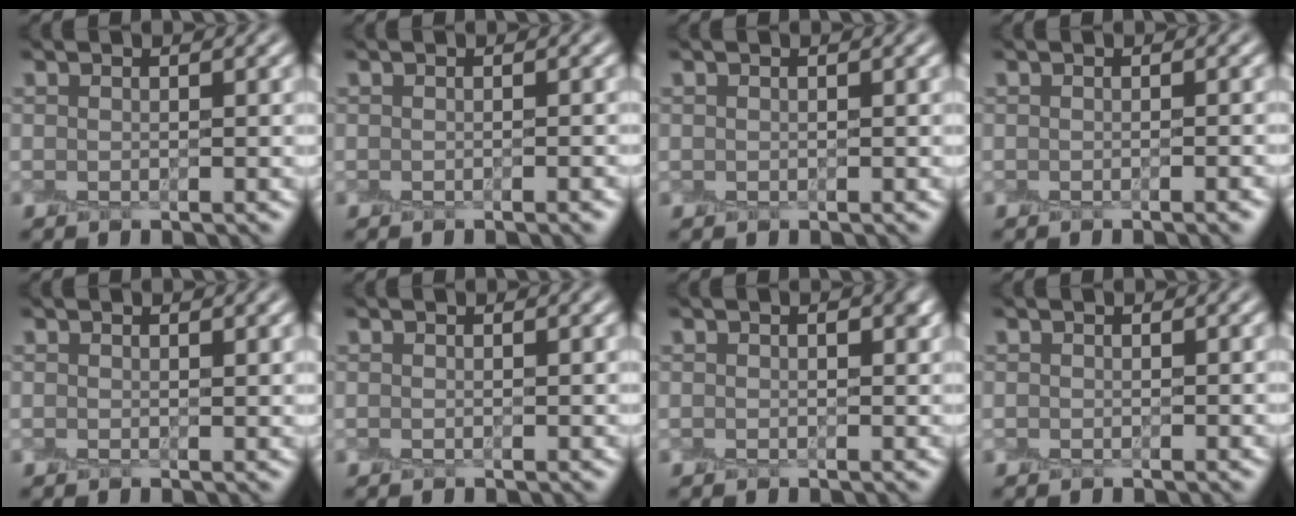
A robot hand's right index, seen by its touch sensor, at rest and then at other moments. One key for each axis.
{"total": 1.0, "fx": -0.6, "fy": 0.1, "fz": 0.7, "tx": -0.009, "ty": -0.003, "tz": -0.007}
{"total": 0.0}
{"total": 1.3, "fx": -0.8, "fy": 0.2, "fz": 1.0, "tx": -0.009, "ty": -0.002, "tz": -0.009}
{"total": 0.5, "fx": 0.2, "fy": 0.3, "fz": 0.3, "tx": -0.003, "ty": -0.002, "tz": 0.002}
{"total": 0.0}
{"total": 1.2, "fx": 0.2, "fy": 0.8, "fz": 0.9, "tx": -0.009, "ty": -0.001, "tz": 0.001}
{"total": 0.0}